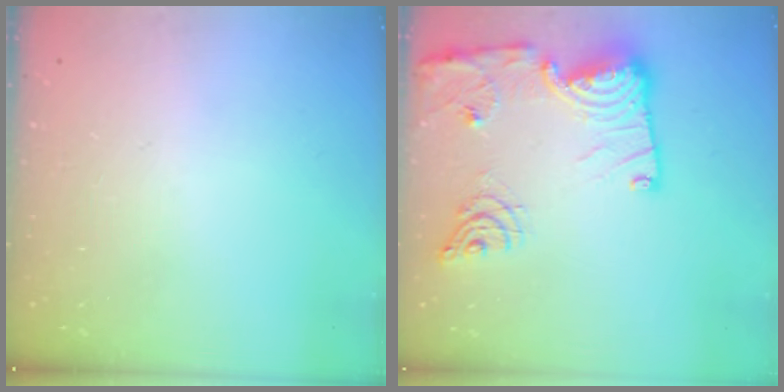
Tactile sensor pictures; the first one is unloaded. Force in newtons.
{"total": 19.2, "press": 19.2, "slide": 1.7}